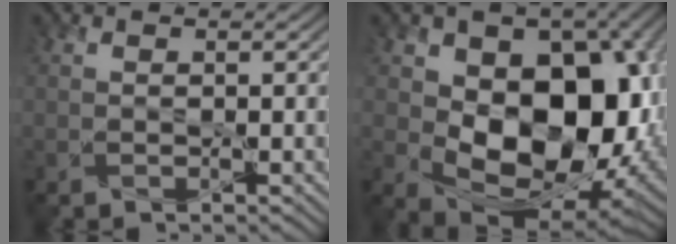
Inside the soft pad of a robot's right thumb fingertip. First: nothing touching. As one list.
[{"total": 14.3, "force": [-0.2, 9.9, 10.4], "torque": [-0.143, -0.031, 0.005]}]